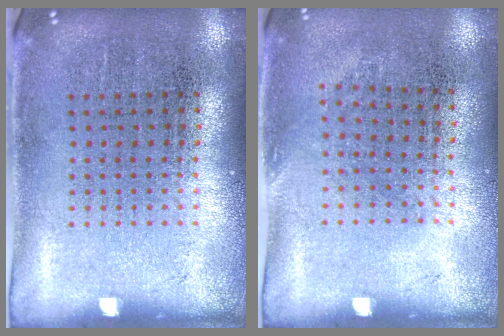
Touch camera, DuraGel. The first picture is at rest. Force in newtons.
{"total": 0.7, "press": 0.6, "slide": 0.5}